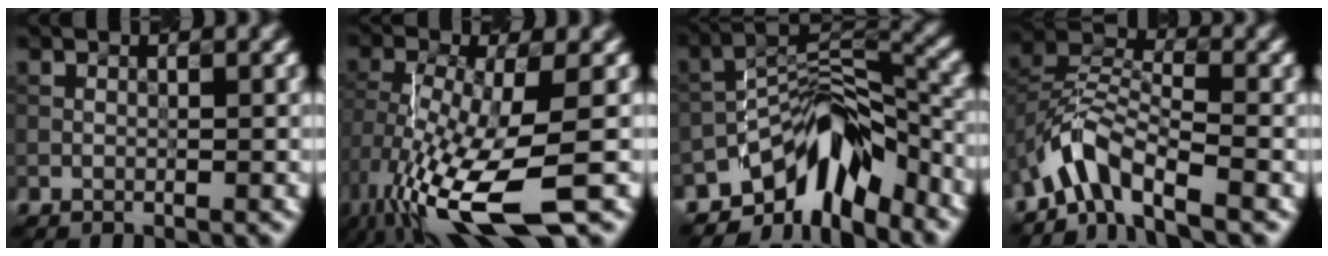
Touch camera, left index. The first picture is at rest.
{"total": 11.0, "force": [-5.0, 3.4, 9.2], "torque": [-0.202, -0.018, -0.093]}
{"total": 9.6, "force": [-6.8, 4.4, 5.2], "torque": [-0.054, 0.002, -0.127]}
{"total": 4.7, "force": [-3.5, 1.8, 2.5], "torque": [-0.040, 0.006, -0.078]}